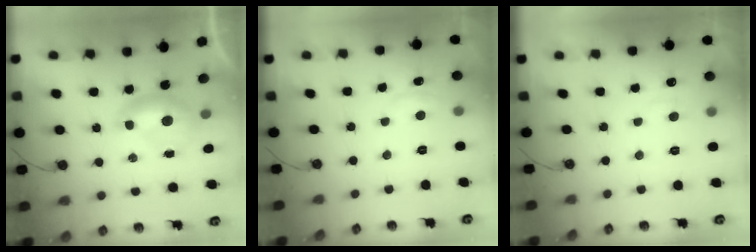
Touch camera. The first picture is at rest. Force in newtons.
{"total": 1.5, "press": 1.3, "slide": 0.7}
{"total": 1.6, "press": 1.4, "slide": 0.6}